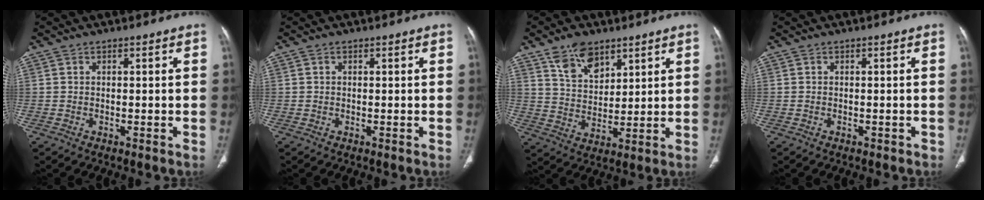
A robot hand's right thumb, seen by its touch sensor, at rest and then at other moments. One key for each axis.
{"total": 0.0}
{"total": 9.0, "fx": 5.9, "fy": 5.1, "fz": 4.6, "tx": -0.056, "ty": -0.036, "tz": 0.113}
{"total": 0.8, "fx": -0.6, "fy": 0.4, "fz": 0.2, "tx": -0.011, "ty": 0.003, "tz": -0.006}